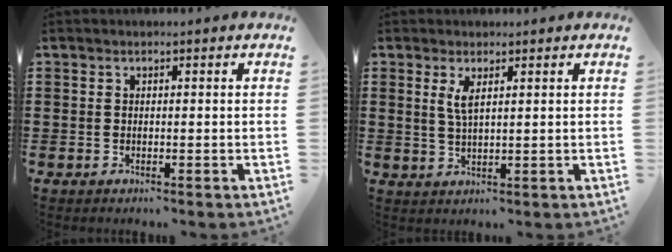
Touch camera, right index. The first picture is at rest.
{"total": 2.7, "force": [1.3, 0.7, 2.3], "torque": [-0.050, 0.002, 0.021]}